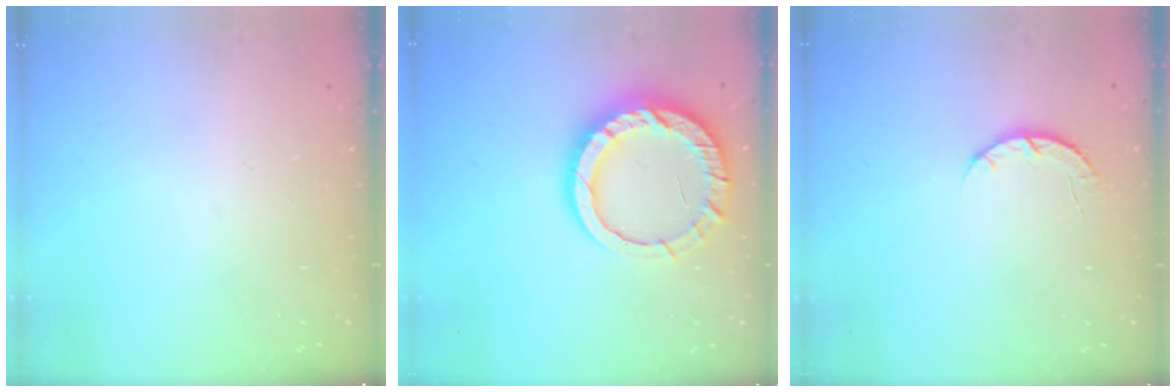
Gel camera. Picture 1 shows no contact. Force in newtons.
{"total": 14.8, "press": 14.7, "slide": 1.3}
{"total": 3.9, "press": 3.8, "slide": 0.6}